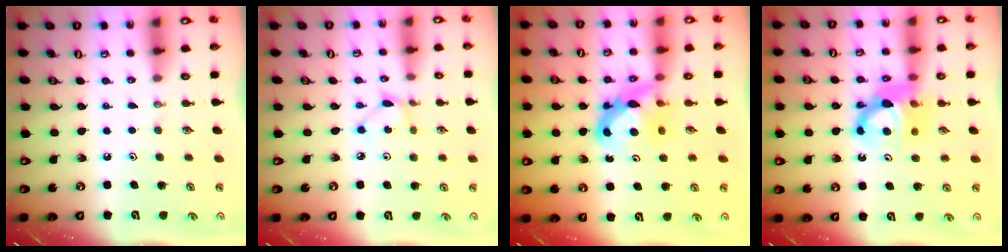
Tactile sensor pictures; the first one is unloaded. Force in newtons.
{"total": 3.6, "press": 3.6, "slide": 0.4}
{"total": 7.5, "press": 7.4, "slide": 1.0}
{"total": 10.4, "press": 10.2, "slide": 2.0}